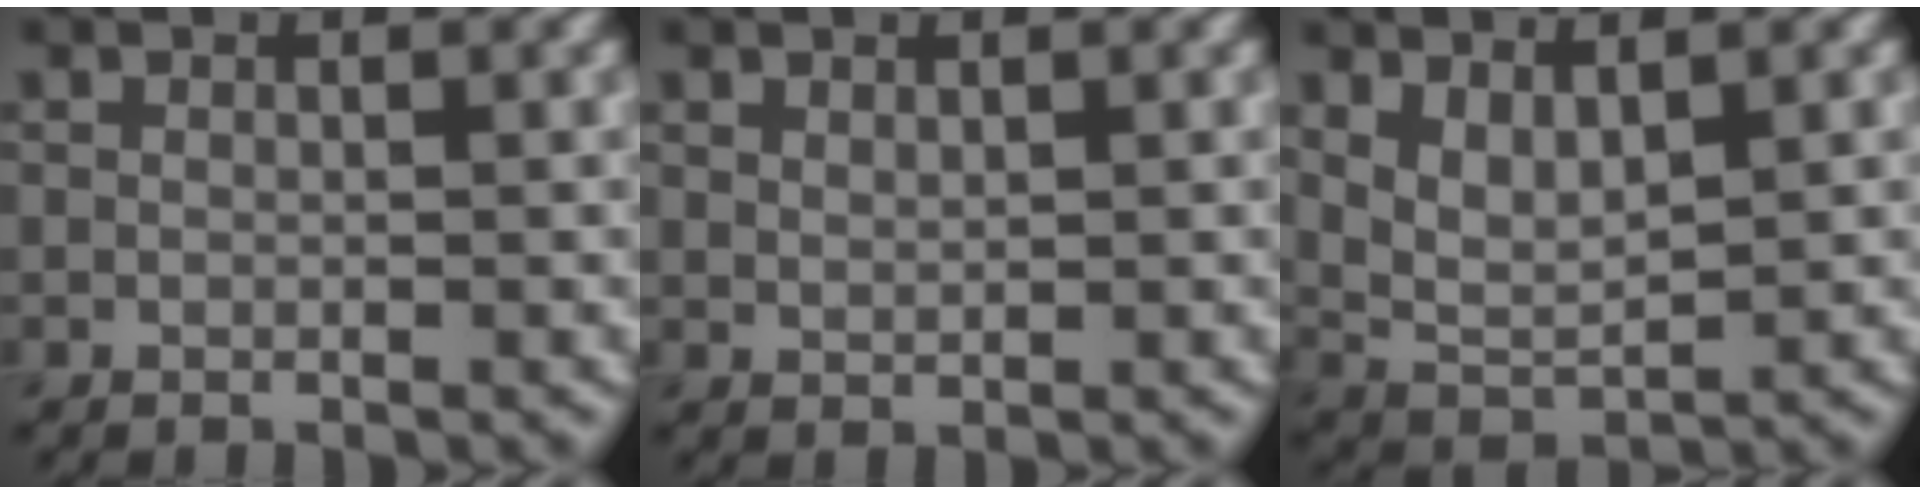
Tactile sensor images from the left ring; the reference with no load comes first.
{"total": 0.9, "force": [0.7, 0.4, 0.3], "torque": [-0.011, -0.001, 0.018]}
{"total": 3.4, "force": [1.5, 1.5, 2.7], "torque": [-0.061, -0.009, 0.034]}